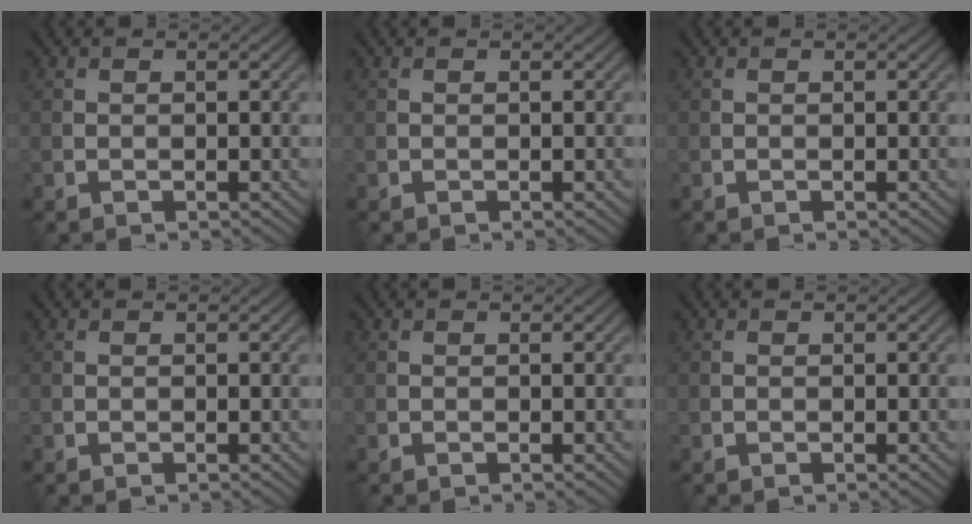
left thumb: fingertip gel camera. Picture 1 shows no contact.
{"total": 0.0}
{"total": 0.0}
{"total": 0.0}
{"total": 0.0}
{"total": 0.0}